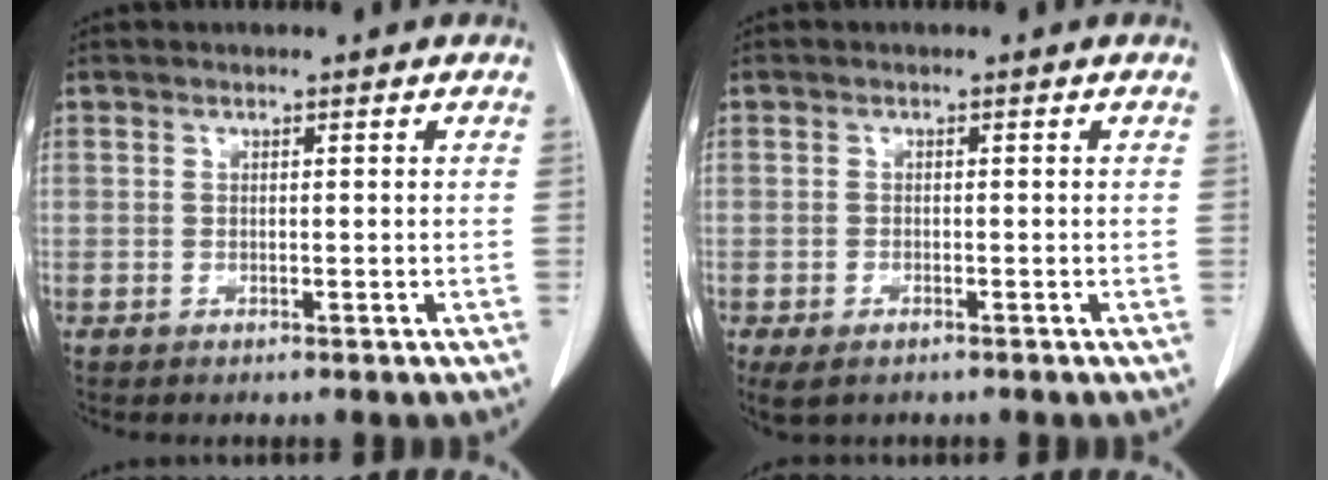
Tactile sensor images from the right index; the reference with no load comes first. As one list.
[{"total": 3.3, "force": [-2.2, 1.4, 2.0], "torque": [-0.040, -0.009, -0.031]}]